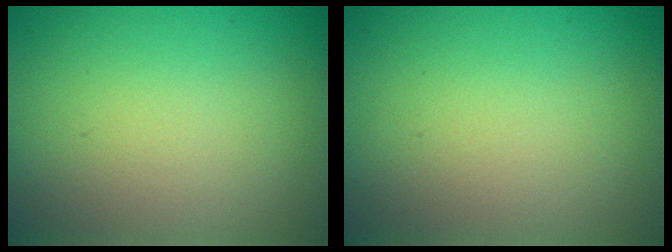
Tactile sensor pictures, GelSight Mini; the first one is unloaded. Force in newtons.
{"total": 0.0}